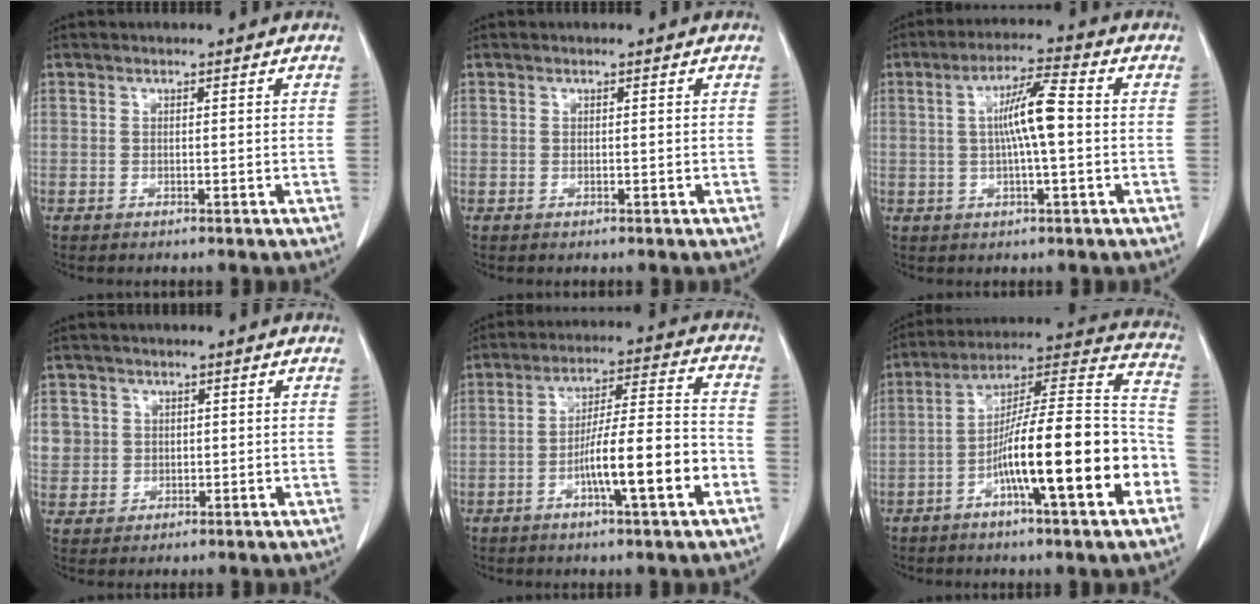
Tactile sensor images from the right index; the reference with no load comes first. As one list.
[{"total": 0.0}, {"total": 7.9, "force": [0.3, 0.9, 7.9], "torque": [-0.145, 0.013, 0.001]}, {"total": 9.8, "force": [1.7, 9.5, 1.8], "torque": [-0.070, 0.040, 0.053]}, {"total": 13.1, "force": [-4.8, 1.2, 12.2], "torque": [-0.200, 0.011, -0.075]}, {"total": 21.1, "force": [-7.1, 2.3, 19.8], "torque": [-0.273, 0.015, -0.114]}]